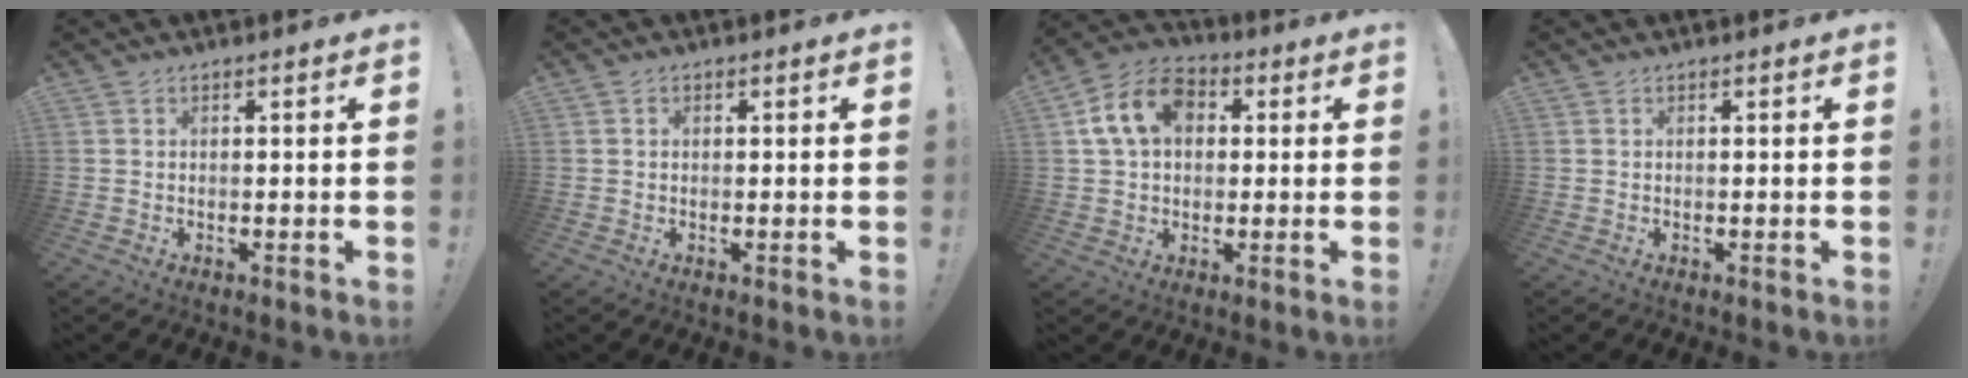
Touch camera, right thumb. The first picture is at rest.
{"total": 0.6, "force": [0.0, 0.6, 0.0], "torque": [-0.001, 0.002, 0.001]}
{"total": 13.6, "force": [3.7, 9.9, 8.5], "torque": [-0.142, 0.008, 0.075]}
{"total": 0.0}